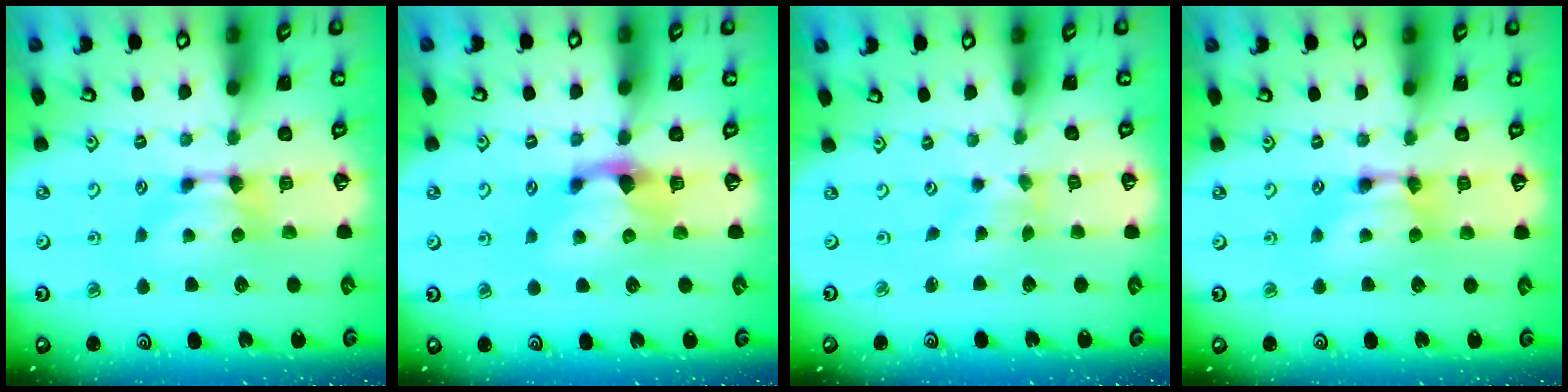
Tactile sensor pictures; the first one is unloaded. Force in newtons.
{"total": 1.6, "press": 1.2, "slide": 1.1}
{"total": 2.7, "press": 2.6, "slide": 1.0}
{"total": 1.9, "press": 1.9, "slide": 0.2}